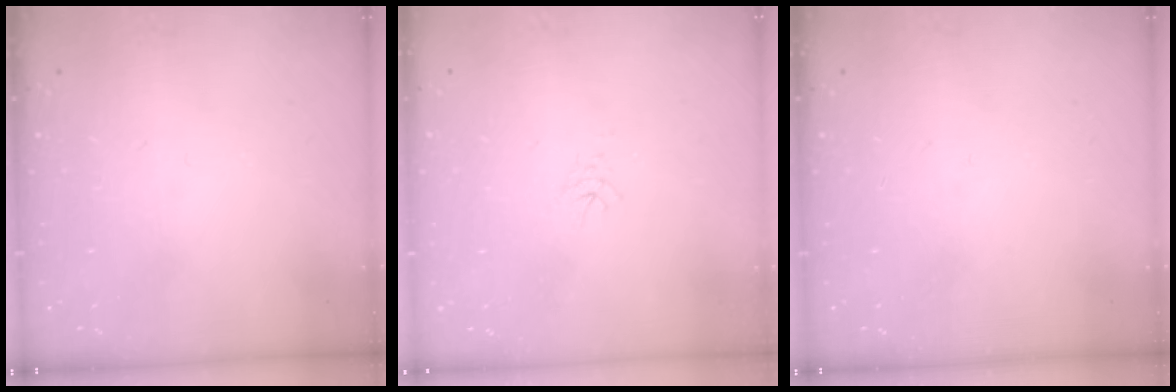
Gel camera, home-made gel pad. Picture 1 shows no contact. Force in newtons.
{"total": 3.3, "press": 3.3, "slide": 0.4}
{"total": 0.0}